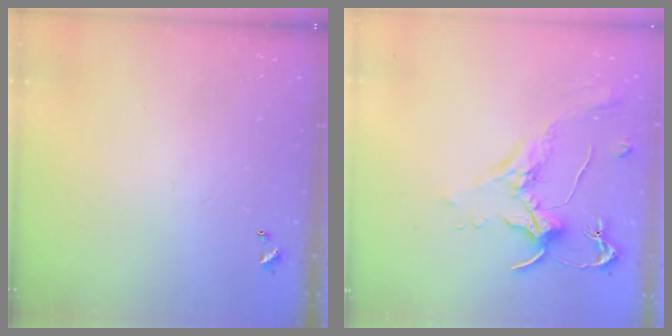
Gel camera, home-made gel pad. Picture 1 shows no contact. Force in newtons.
{"total": 2.0, "press": 1.8, "slide": 0.8}